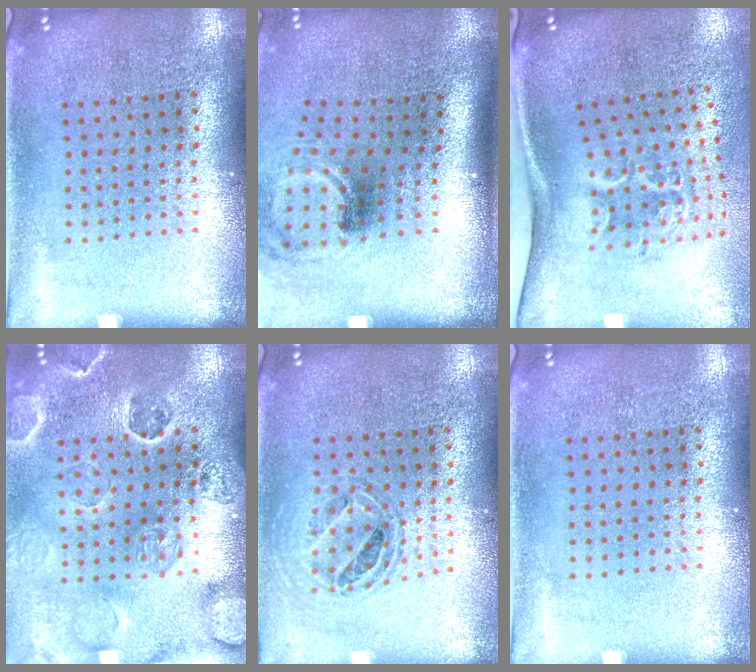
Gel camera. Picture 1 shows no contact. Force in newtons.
{"total": 1.8, "press": 1.2, "slide": 1.4}
{"total": 2.2, "press": 1.3, "slide": 1.8}
{"total": 2.6, "press": 2.5, "slide": 0.8}
{"total": 0.7, "press": 0.6, "slide": 0.2}
{"total": 0.0}